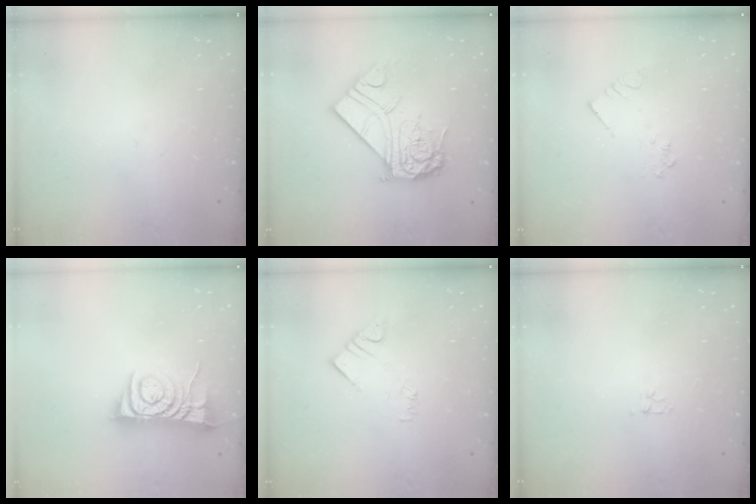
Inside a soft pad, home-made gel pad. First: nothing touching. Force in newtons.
{"total": 17.4, "press": 17.3, "slide": 1.7}
{"total": 2.5, "press": 2.5, "slide": 0.2}
{"total": 7.7, "press": 7.6, "slide": 1.1}
{"total": 3.1, "press": 3.0, "slide": 0.5}
{"total": 3.1, "press": 3.0, "slide": 0.4}